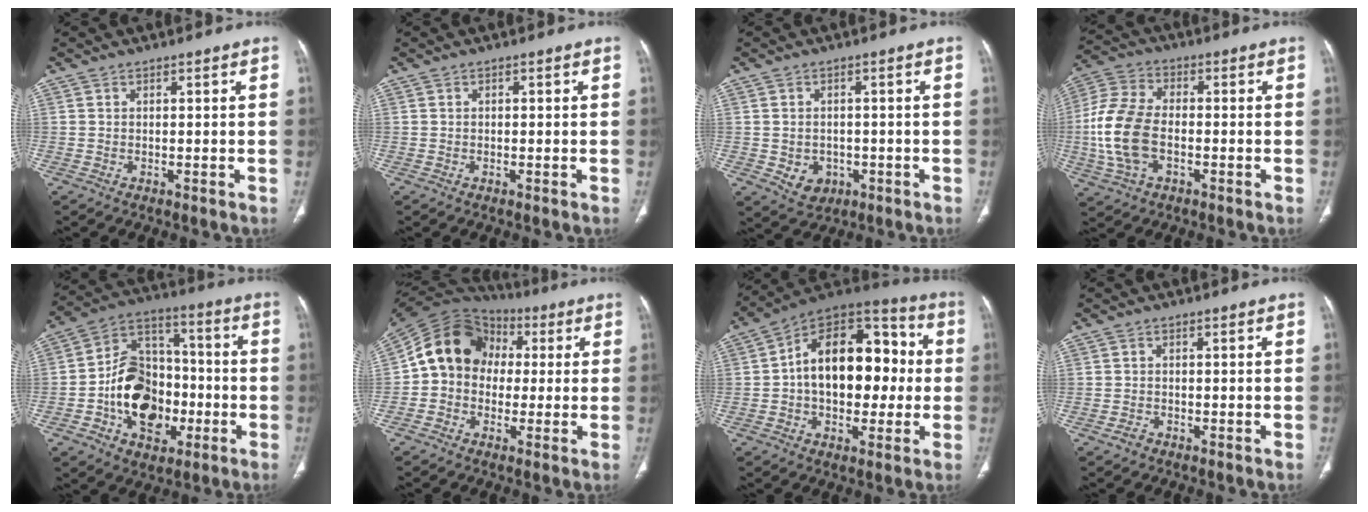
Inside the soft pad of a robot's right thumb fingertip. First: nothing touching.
{"total": 0.0}
{"total": 5.1, "force": [-1.4, 4.3, 2.5], "torque": [-0.023, 0.006, -0.004]}
{"total": 13.6, "force": [-2.2, 8.3, 10.6], "torque": [-0.234, 0.018, -0.044]}
{"total": 18.3, "force": [-4.5, 13.2, 11.9], "torque": [-0.152, 0.042, -0.074]}
{"total": 13.7, "force": [1.0, 11.6, 7.3], "torque": [-0.106, 0.036, 0.006]}
{"total": 21.5, "force": [0.6, 13.4, 16.8], "torque": [-0.219, 0.042, 0.004]}
{"total": 1.3, "force": [-0.9, 0.9, 0.3], "torque": [-0.009, 0.005, -0.016]}